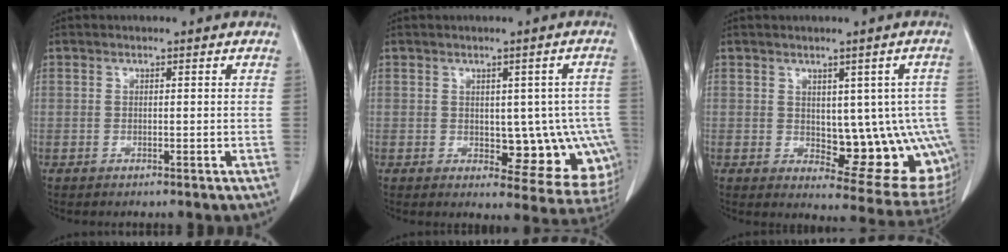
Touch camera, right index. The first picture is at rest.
{"total": 10.9, "force": [-1.6, 5.6, 9.2], "torque": [-0.084, 0.011, -0.006]}
{"total": 12.8, "force": [-0.6, 5.4, 11.6], "torque": [-0.109, 0.004, 0.010]}